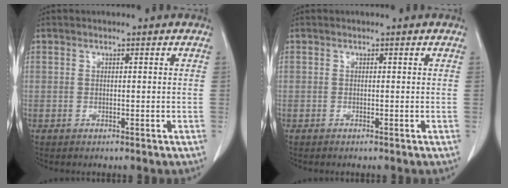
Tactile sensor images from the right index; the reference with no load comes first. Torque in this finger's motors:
{"motor_torque": [-0.14, 0.13, -0.03, -0.01]}